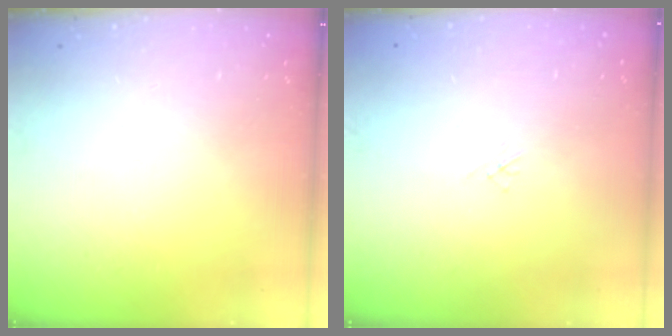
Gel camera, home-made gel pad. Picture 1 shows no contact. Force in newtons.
{"total": 1.1, "press": 1.0, "slide": 0.3}